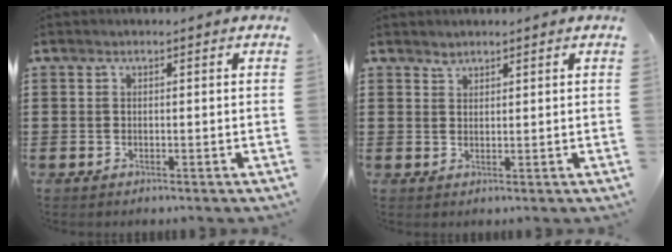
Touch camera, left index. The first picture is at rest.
{"total": 1.3, "force": [1.2, 0.4, 0.0], "torque": [-0.003, -0.001, 0.025]}